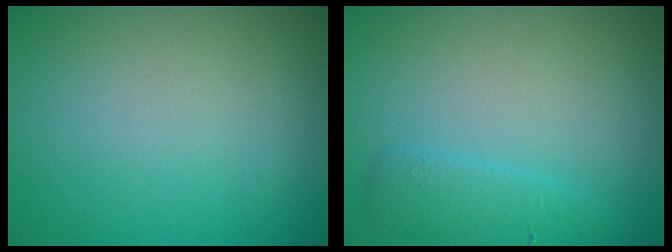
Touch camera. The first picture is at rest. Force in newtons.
{"total": 1.8, "press": 1.8, "slide": 0.2}